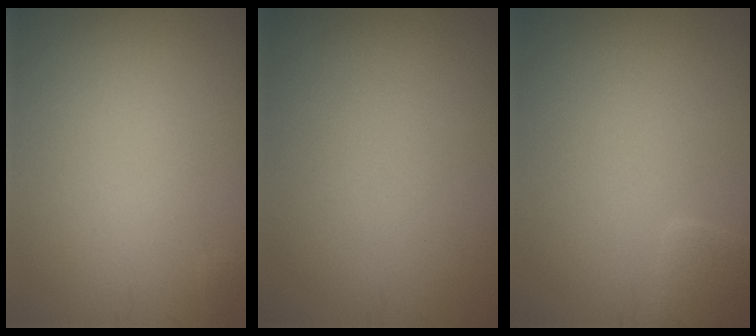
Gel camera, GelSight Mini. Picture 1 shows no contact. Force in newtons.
{"total": 0.0}
{"total": 1.6, "press": 1.6, "slide": 0.1}